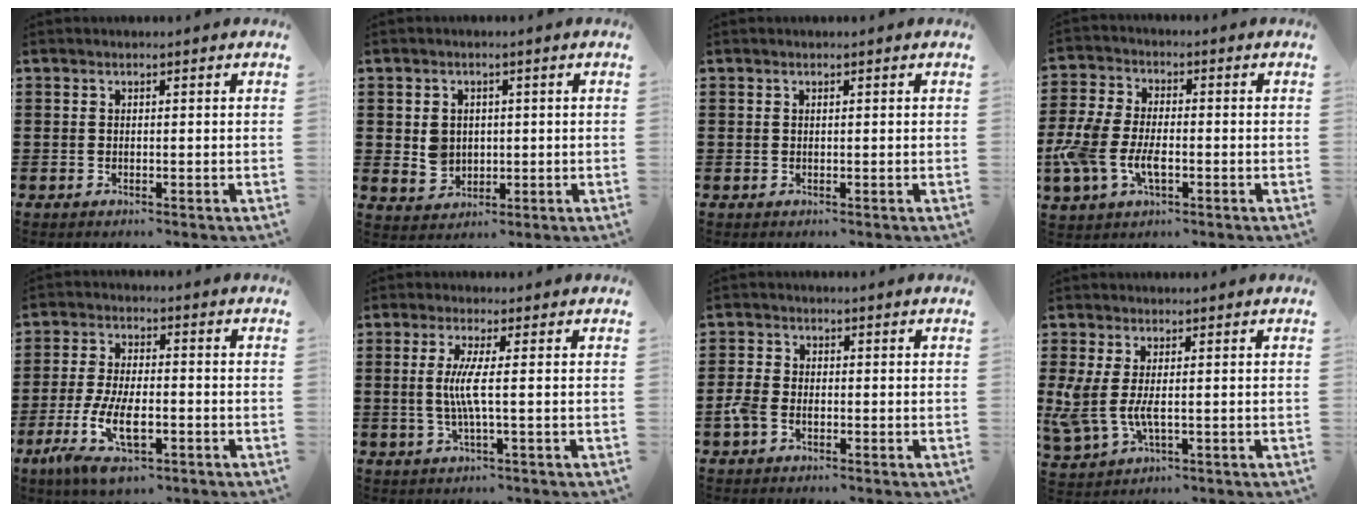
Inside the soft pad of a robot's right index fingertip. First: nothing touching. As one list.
[{"total": 3.5, "force": [0.2, 3.1, 1.5], "torque": [-0.030, 0.006, 0.002]}, {"total": 0.0}, {"total": 7.2, "force": [-2.5, 4.0, 5.5], "torque": [-0.144, -0.005, -0.054]}, {"total": 9.9, "force": [-4.4, 3.9, 8.0], "torque": [-0.174, -0.005, -0.079]}, {"total": 4.8, "force": [0.0, -0.2, 4.8], "torque": [-0.103, -0.014, -0.008]}, {"total": 3.0, "force": [-1.2, 2.0, 1.9], "torque": [-0.058, -0.005, -0.029]}, {"total": 5.4, "force": [-0.2, 2.5, 4.7], "torque": [-0.125, -0.009, -0.010]}]